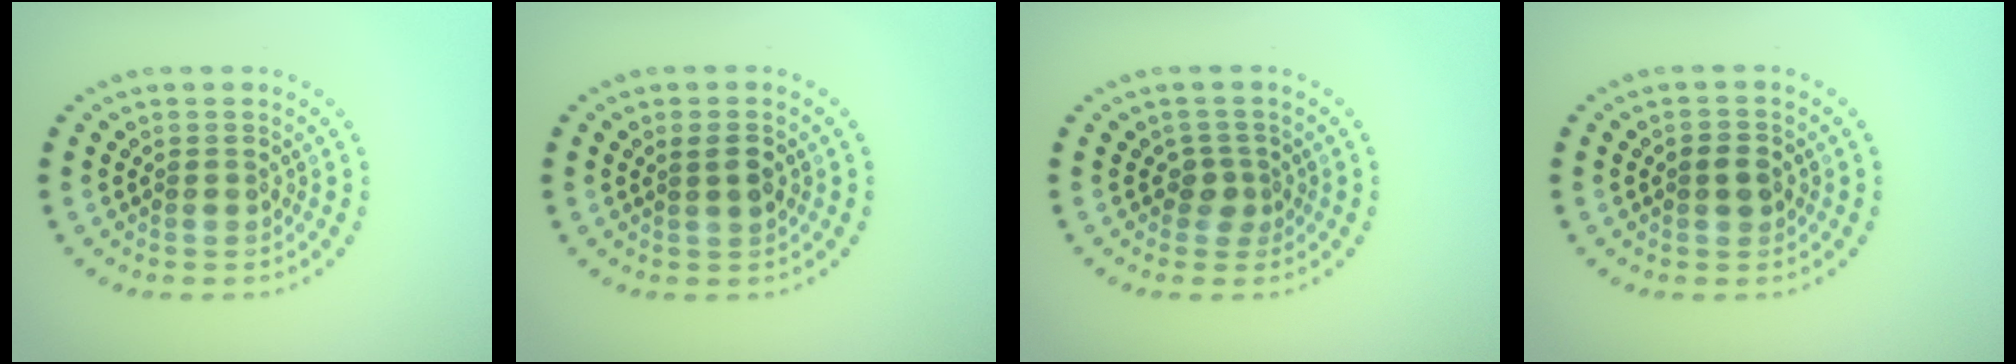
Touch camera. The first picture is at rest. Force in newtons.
{"total": 1.7, "press": 1.6, "slide": 0.6}
{"total": 1.4, "press": 1.0, "slide": 1.0}
{"total": 1.7, "press": 1.7, "slide": 0.4}